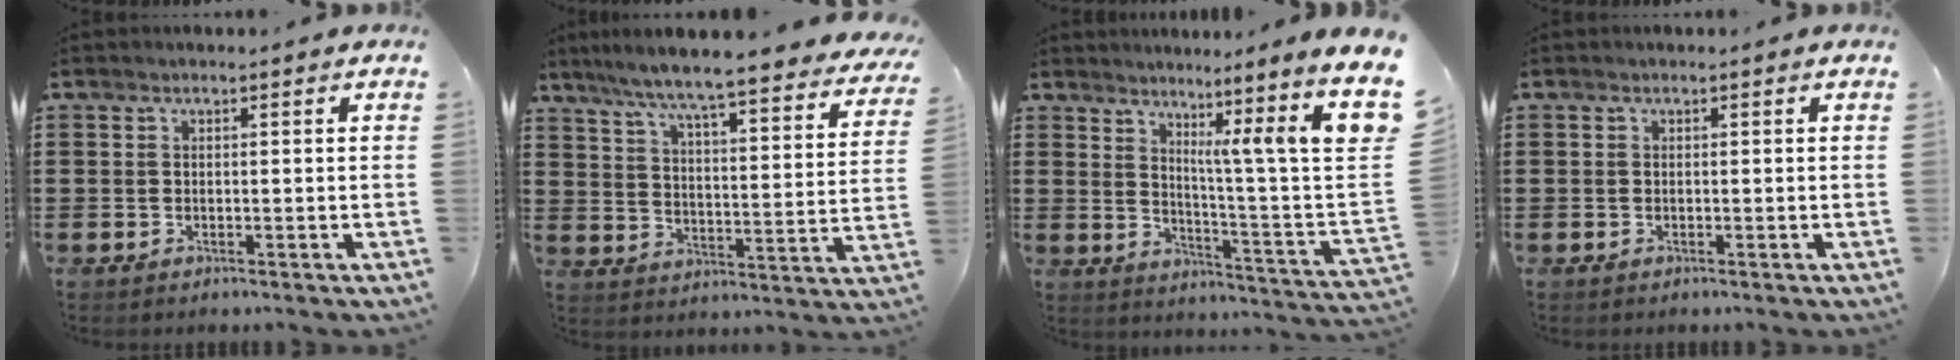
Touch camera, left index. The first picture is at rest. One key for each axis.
{"total": 6.0, "fx": 5.3, "fy": -0.7, "fz": 2.6, "tx": -0.075, "ty": -0.048, "tz": 0.083}
{"total": 8.6, "fx": 4.8, "fy": -0.7, "fz": 7.1, "tx": -0.128, "ty": -0.053, "tz": 0.063}
{"total": 0.0}